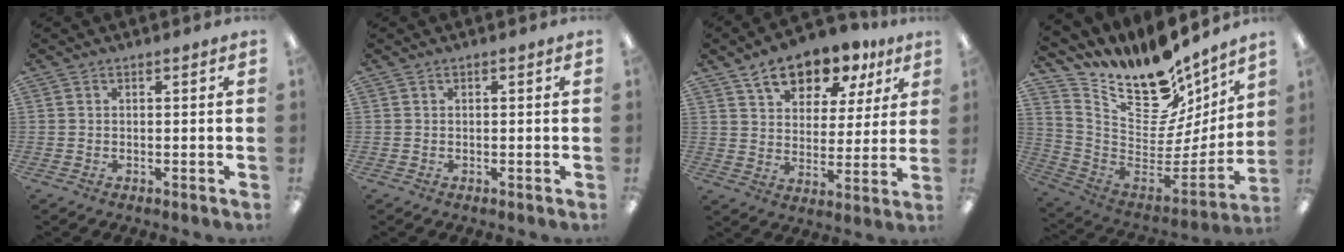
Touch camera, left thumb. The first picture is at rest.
{"total": 0.0}
{"total": 12.0, "force": [8.7, 6.7, 4.8], "torque": [-0.070, -0.048, 0.157]}
{"total": 16.3, "force": [12.6, 7.7, 6.9], "torque": [-0.104, -0.125, 0.218]}